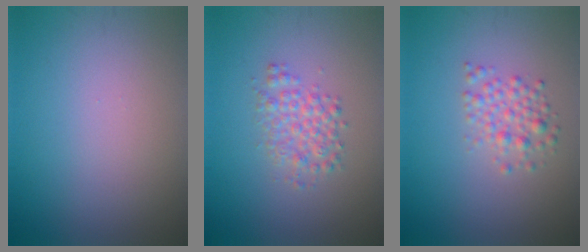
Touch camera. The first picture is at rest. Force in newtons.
{"total": 2.6, "press": 2.6, "slide": 0.0}
{"total": 2.2, "press": 2.2, "slide": 0.0}